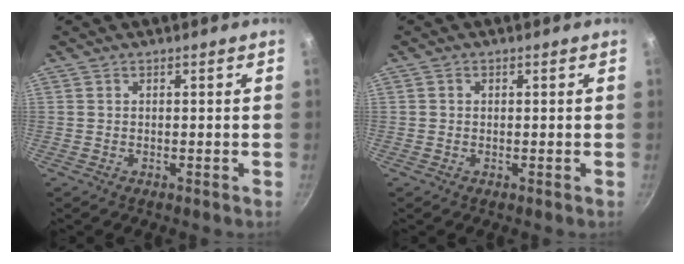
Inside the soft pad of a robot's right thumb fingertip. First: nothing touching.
{"total": 0.6, "force": [0.1, 0.5, 0.2], "torque": [-0.002, 0.003, 0.001]}